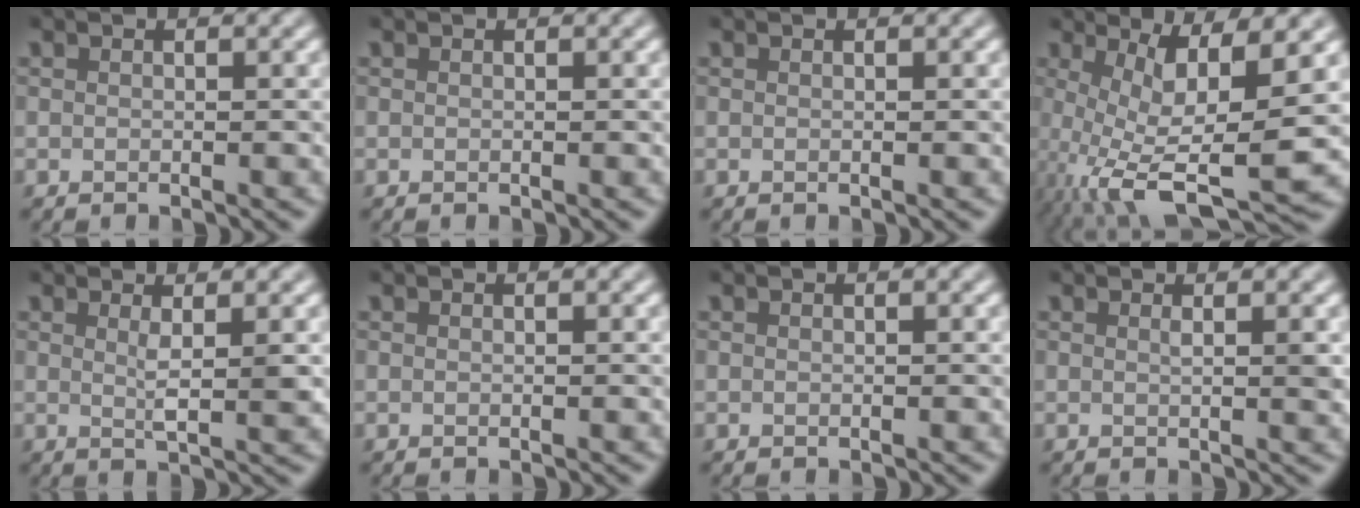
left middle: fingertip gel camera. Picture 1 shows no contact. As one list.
[{"total": 0.0}, {"total": 0.0}, {"total": 9.2, "force": [-0.8, 2.3, 8.9], "torque": [-0.157, -0.011, -0.009]}, {"total": 2.2, "force": [0.7, 0.3, 2.0], "torque": [-0.033, -0.005, 0.010]}, {"total": 0.0}, {"total": 0.0}, {"total": 1.3, "force": [0.5, 0.3, 1.2], "torque": [-0.013, -0.001, 0.004]}]